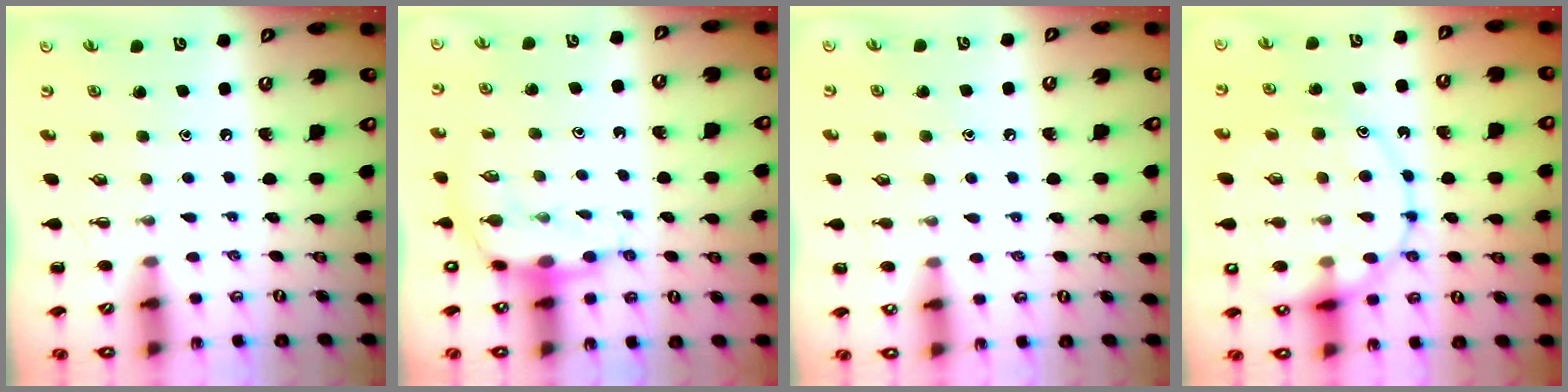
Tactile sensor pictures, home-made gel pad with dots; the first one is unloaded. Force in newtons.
{"total": 7.9, "press": 7.8, "slide": 1.5}
{"total": 5.2, "press": 5.0, "slide": 1.4}
{"total": 18.3, "press": 18.2, "slide": 2.0}